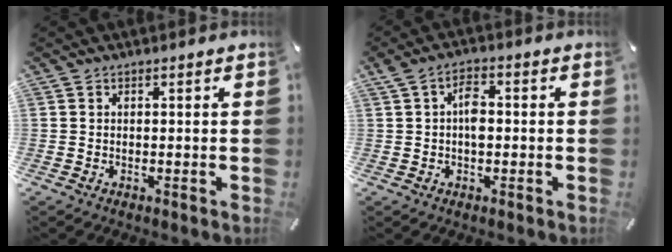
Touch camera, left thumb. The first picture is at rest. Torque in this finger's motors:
{"motor_torque": [1.22, 1.17, 0.80, -0.03, 0.06]}